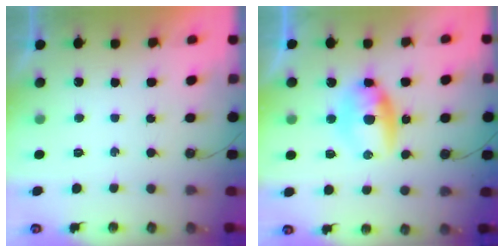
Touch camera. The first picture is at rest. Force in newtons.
{"total": 7.5, "press": 7.4, "slide": 0.9}